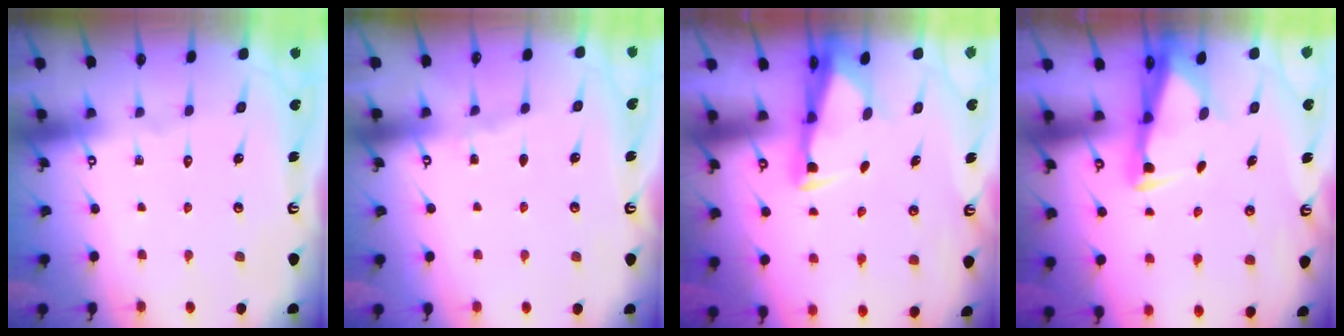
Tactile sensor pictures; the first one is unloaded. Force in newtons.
{"total": 2.8, "press": 2.7, "slide": 0.3}
{"total": 2.9, "press": 2.7, "slide": 0.9}
{"total": 3.0, "press": 2.9, "slide": 1.0}